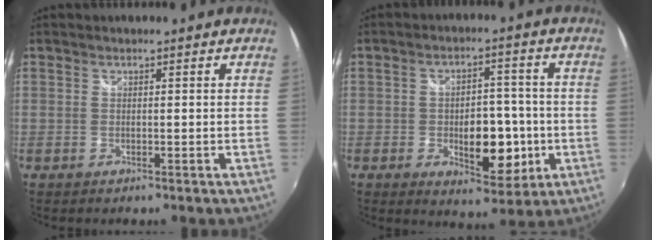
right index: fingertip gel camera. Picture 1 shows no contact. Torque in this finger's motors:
{"motor_torque": [0.73, -0.57, 0.51, 0.09]}